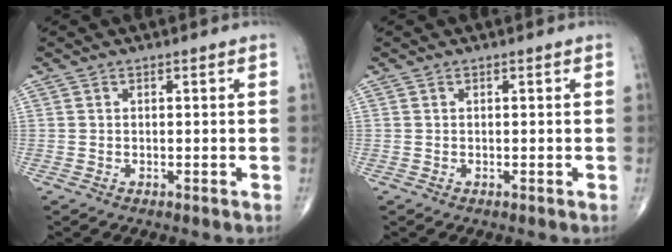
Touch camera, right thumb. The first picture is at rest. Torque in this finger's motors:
{"motor_torque": [0.08, 0.02, -0.14, -0.14, 0.01]}